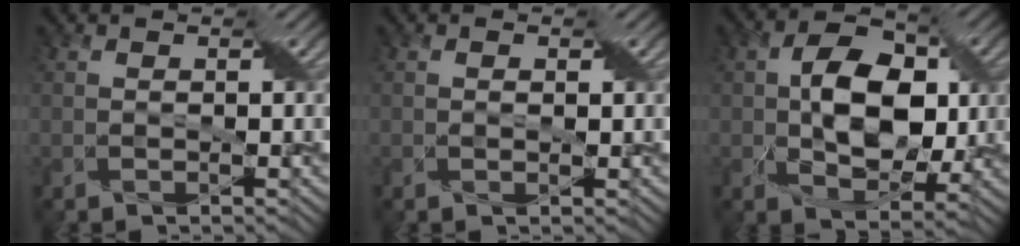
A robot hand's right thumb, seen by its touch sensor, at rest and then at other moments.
{"total": 0.9, "force": [0.2, 0.5, 0.8], "torque": [-0.011, 0.001, 0.003]}
{"total": 9.3, "force": [0.5, 5.8, 7.2], "torque": [-0.128, 0.002, 0.004]}